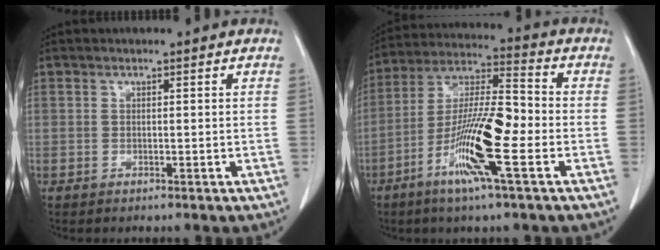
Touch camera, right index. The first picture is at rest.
{"total": 14.5, "force": [-5.0, 1.0, 13.6], "torque": [-0.261, -0.008, -0.102]}